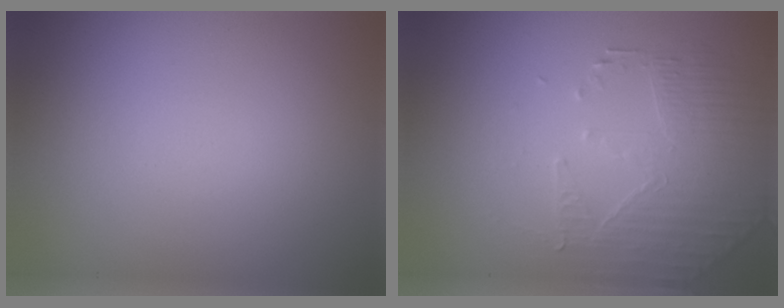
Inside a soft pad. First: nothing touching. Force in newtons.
{"total": 2.5, "press": 2.2, "slide": 1.2}